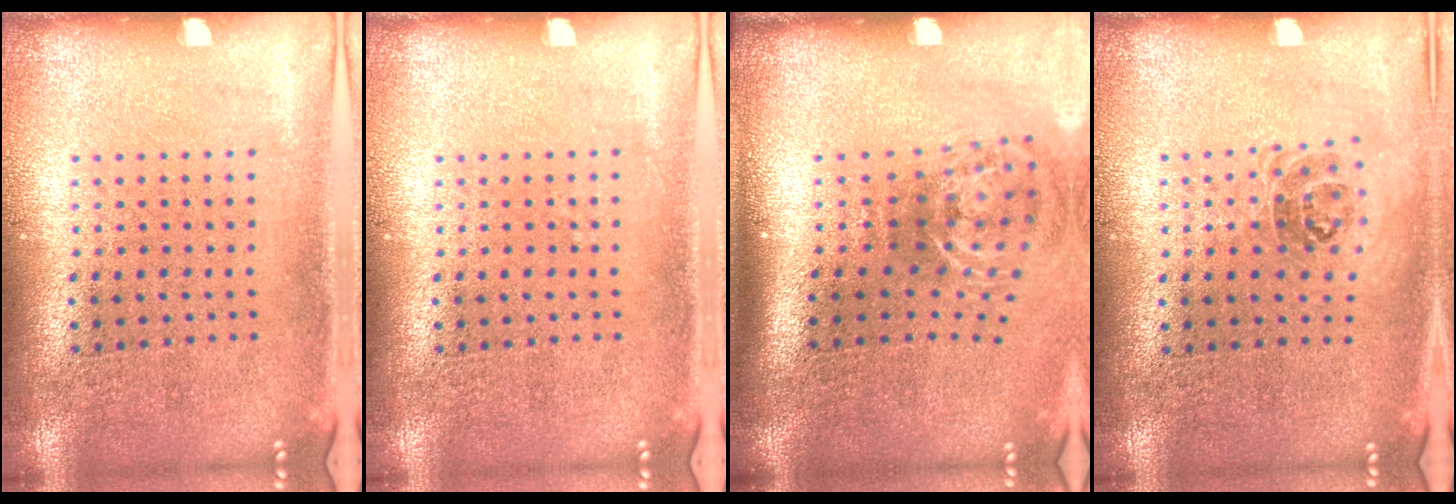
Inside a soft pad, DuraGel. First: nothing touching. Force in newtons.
{"total": 0.0}
{"total": 2.0, "press": 1.3, "slide": 1.6}
{"total": 1.1, "press": 0.9, "slide": 0.5}